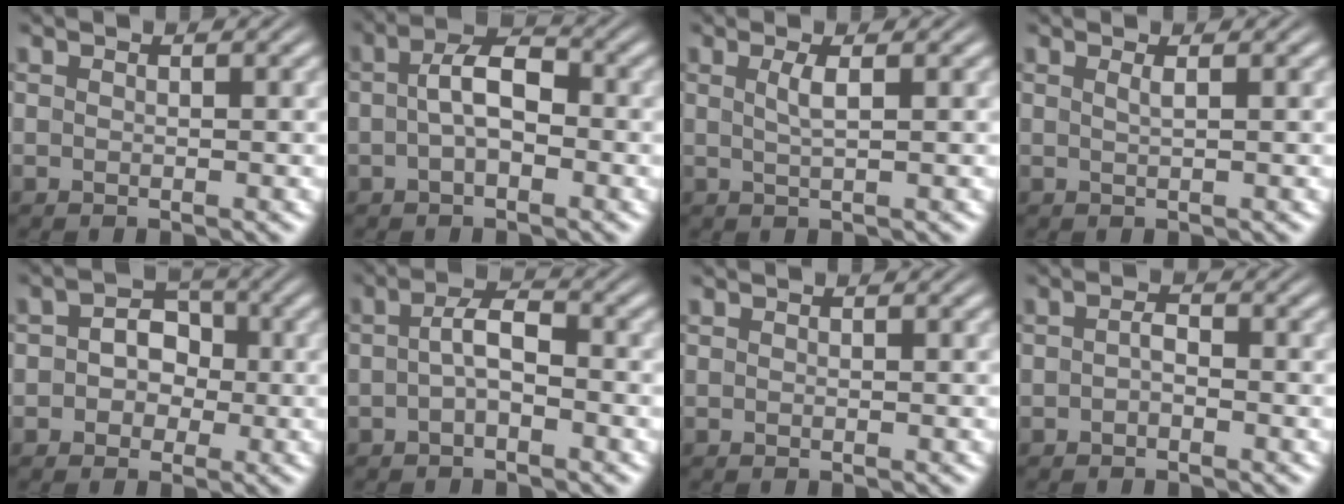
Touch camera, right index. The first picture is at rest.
{"total": 4.0, "force": [-0.5, 1.9, 3.5], "torque": [-0.057, 0.002, -0.010]}
{"total": 1.5, "force": [0.2, -0.3, 1.4], "torque": [-0.027, -0.007, 0.011]}
{"total": 0.8, "force": [0.2, -0.5, 0.7], "torque": [-0.012, -0.006, 0.009]}
{"total": 3.9, "force": [-0.8, 3.4, 1.8], "torque": [-0.013, -0.004, -0.019]}
{"total": 2.9, "force": [-0.8, 1.1, 2.5], "torque": [-0.038, 0.001, -0.015]}
{"total": 0.0}
{"total": 1.1, "force": [-0.6, 0.4, 0.8], "torque": [-0.017, -0.008, -0.007]}